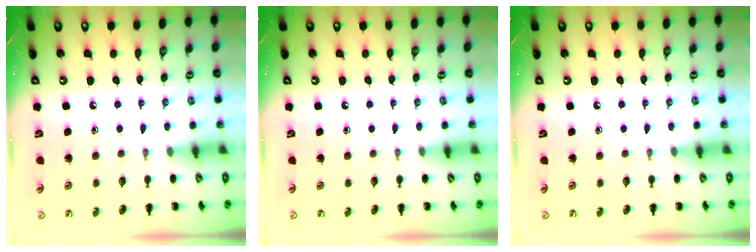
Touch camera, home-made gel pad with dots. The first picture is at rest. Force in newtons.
{"total": 0.0}
{"total": 0.0}